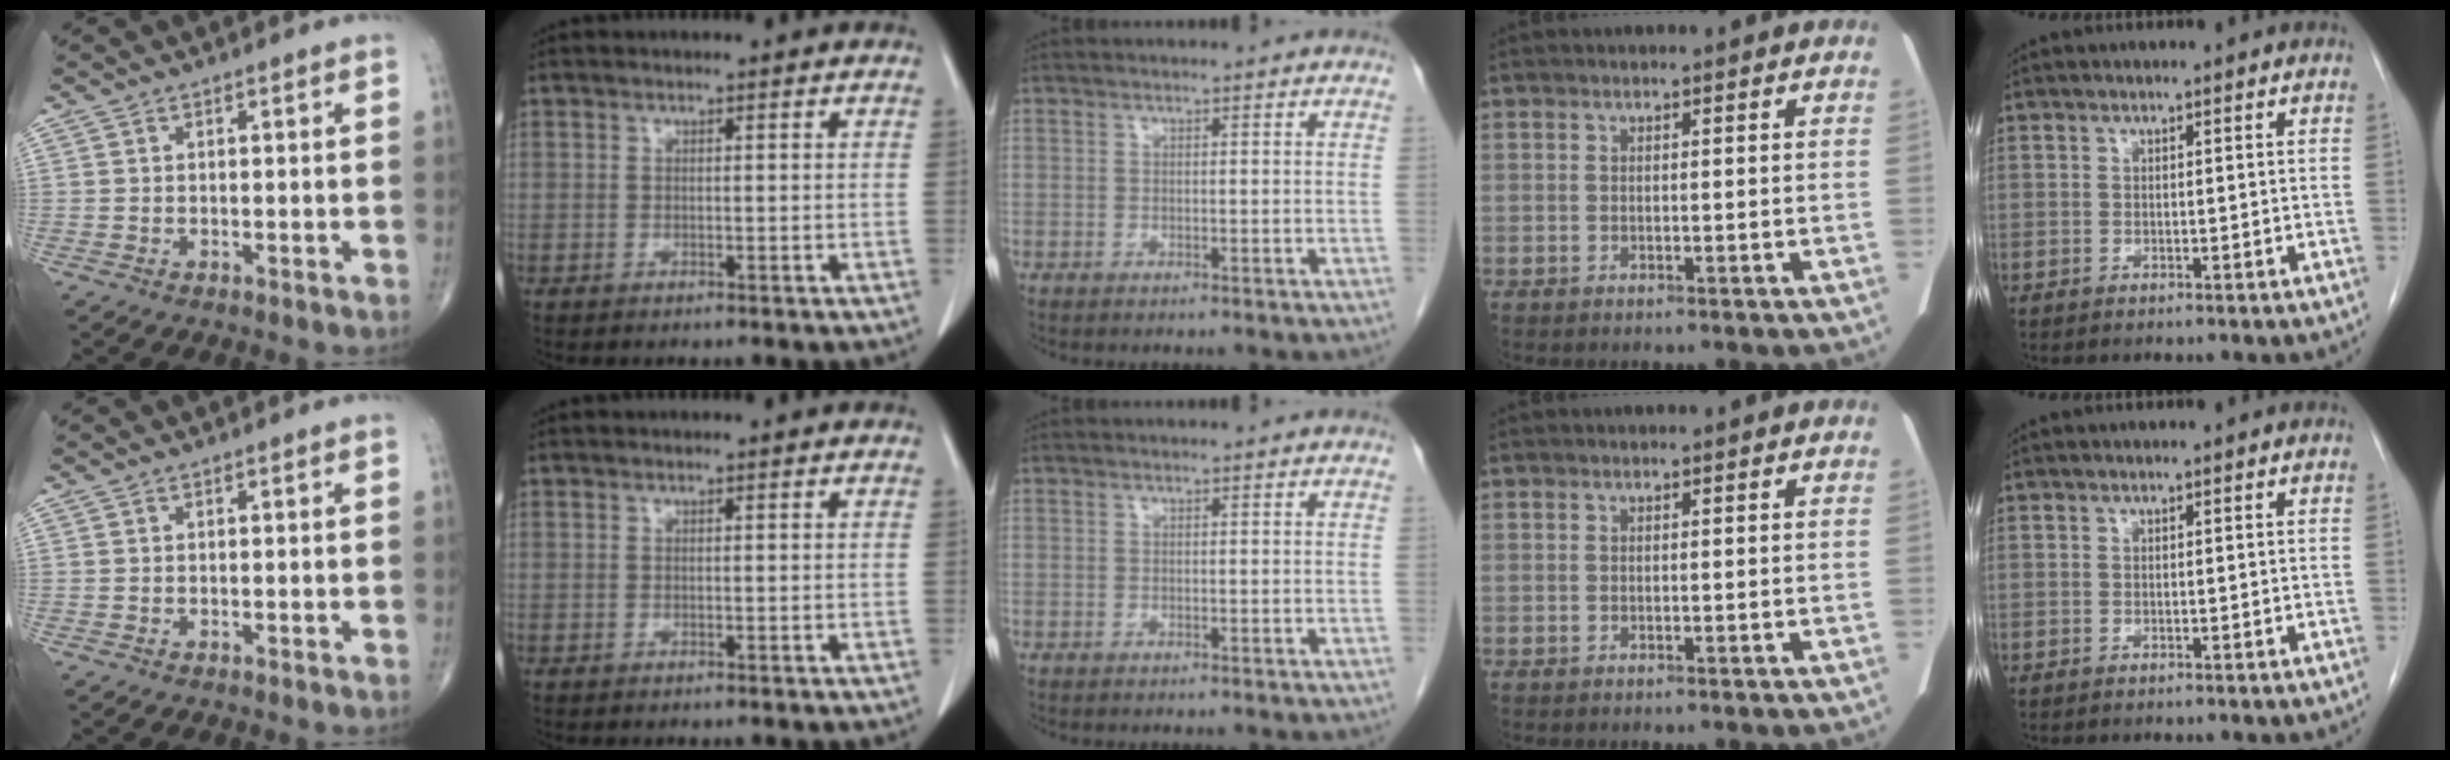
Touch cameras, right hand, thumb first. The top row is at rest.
{}